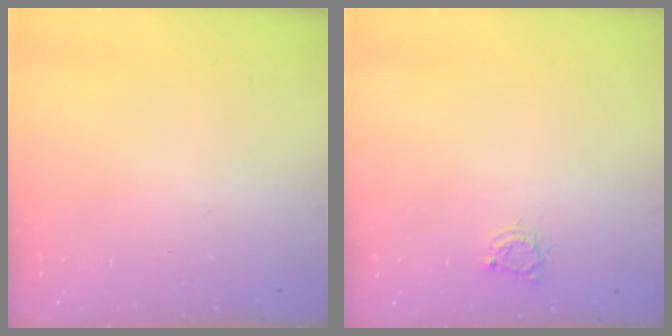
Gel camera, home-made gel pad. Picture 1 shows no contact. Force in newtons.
{"total": 2.8, "press": 2.8, "slide": 0.3}